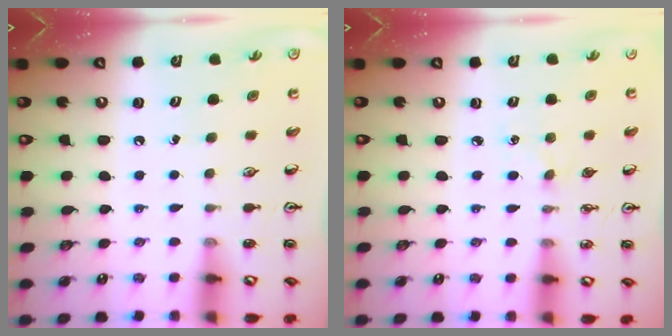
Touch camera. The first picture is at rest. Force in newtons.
{"total": 2.7, "press": 2.7, "slide": 0.4}